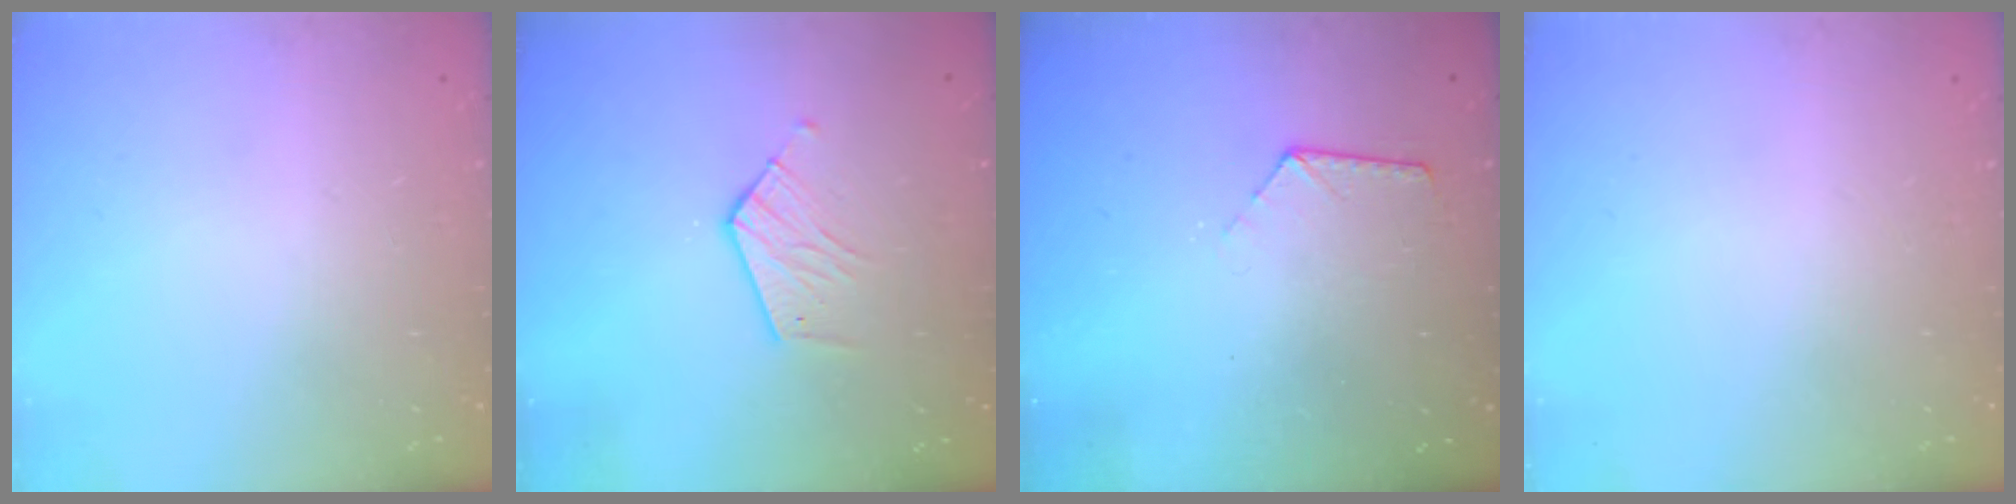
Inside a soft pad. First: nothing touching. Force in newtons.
{"total": 6.9, "press": 6.9, "slide": 0.2}
{"total": 6.5, "press": 6.5, "slide": 0.5}
{"total": 0.0}